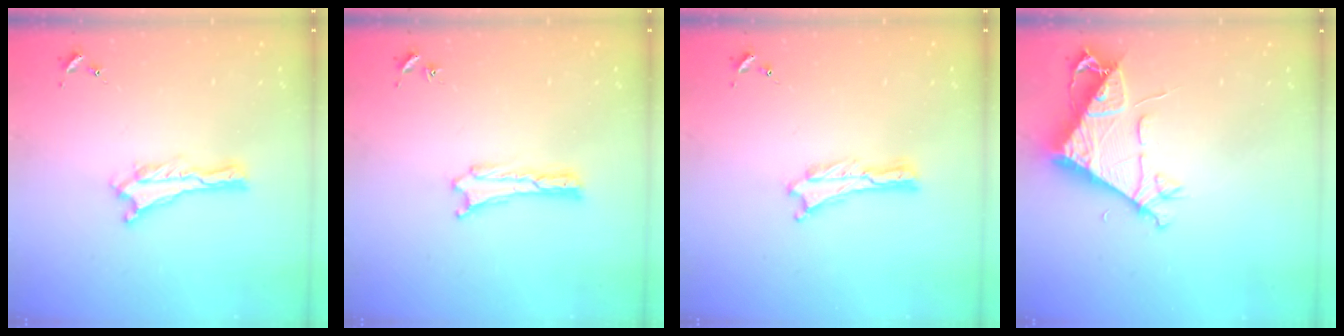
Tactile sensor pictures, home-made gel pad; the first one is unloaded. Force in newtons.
{"total": 0.0}
{"total": 0.0}
{"total": 7.3, "press": 7.3, "slide": 0.7}